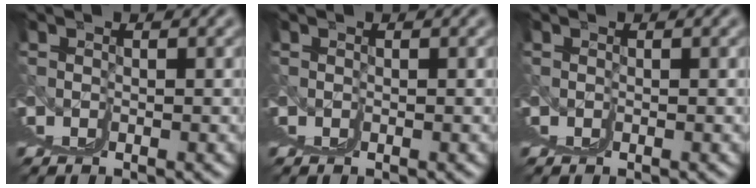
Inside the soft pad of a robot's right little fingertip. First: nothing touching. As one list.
[{"total": 0.0}, {"total": 0.0}]